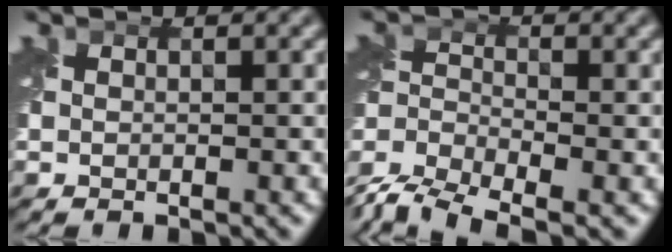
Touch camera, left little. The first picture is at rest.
{"total": 8.7, "force": [-7.1, 3.0, 4.1], "torque": [-0.084, -0.024, -0.133]}